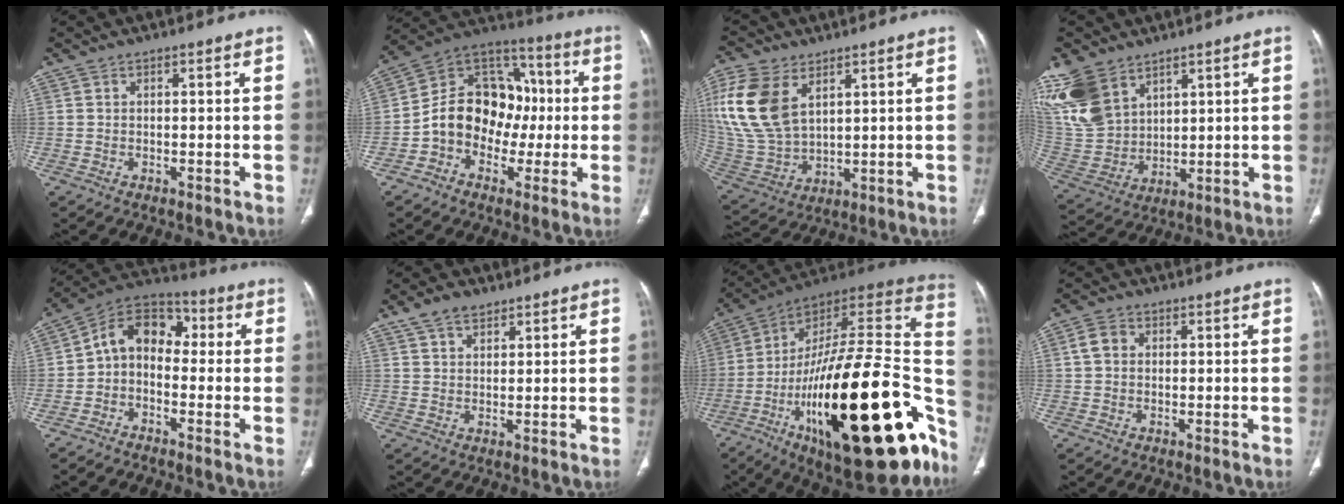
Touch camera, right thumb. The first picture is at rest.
{"total": 15.8, "force": [-2.1, 12.6, 9.3], "torque": [-0.112, 0.048, -0.046]}
{"total": 17.4, "force": [7.0, 10.6, 11.9], "torque": [-0.258, -0.021, 0.150]}
{"total": 16.4, "force": [9.7, 10.3, 8.2], "torque": [-0.176, -0.027, 0.215]}
{"total": 10.2, "force": [-0.9, 7.3, 7.0], "torque": [-0.092, 0.047, -0.036]}
{"total": 4.8, "force": [3.3, 2.7, 2.3], "torque": [-0.031, -0.010, 0.064]}
{"total": 43.2, "force": [-14.9, 15.6, 37.4], "torque": [-0.479, 0.070, -0.234]}
{"total": 3.6, "force": [0.7, 2.9, 2.1], "torque": [-0.038, 0.010, 0.013]}